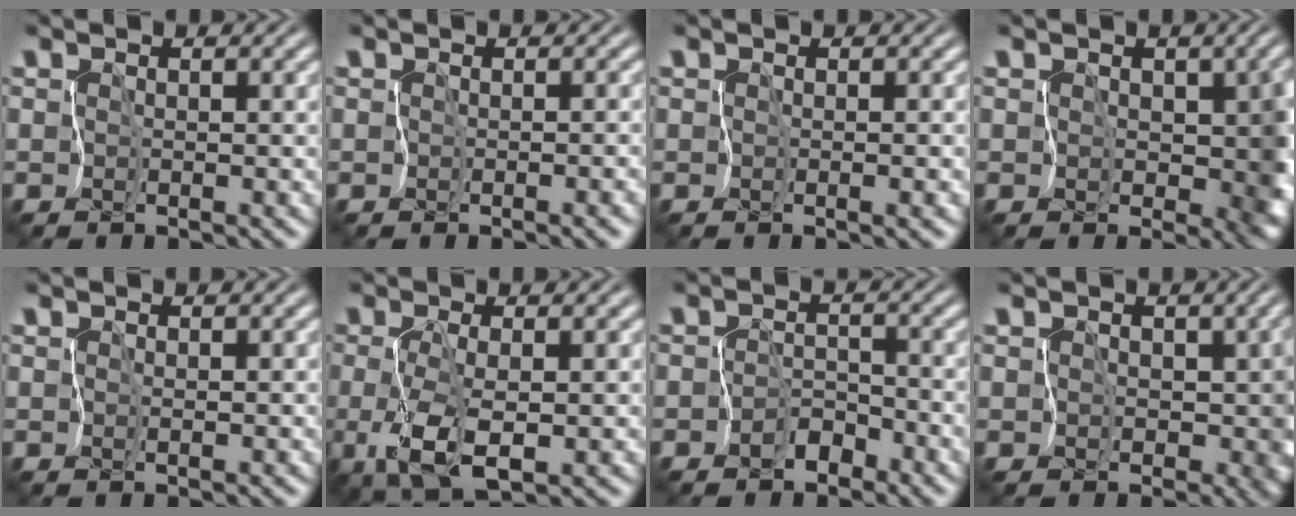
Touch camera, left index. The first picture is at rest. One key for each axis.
{"total": 1.5, "fx": -0.8, "fy": 0.8, "fz": 0.9, "tx": -0.001, "ty": -0.007, "tz": -0.006}
{"total": 0.8, "fx": -0.3, "fy": 0.3, "fz": 0.6, "tx": -0.007, "ty": -0.007, "tz": 0.000}
{"total": 6.0, "fx": 0.5, "fy": 4.6, "fz": 3.8, "tx": -0.030, "ty": -0.015, "tz": 0.006}
{"total": 0.0}
{"total": 4.2, "fx": -0.9, "fy": 1.5, "fz": 3.9, "tx": -0.086, "ty": -0.010, "tz": -0.012}
{"total": 1.8, "fx": -1.5, "fy": 0.9, "fz": 0.2, "tx": 0.003, "ty": 0.003, "tz": -0.028}
{"total": 6.2, "fx": 0.0, "fy": 5.3, "fz": 3.3, "tx": -0.014, "ty": 0.009, "tz": -0.024}